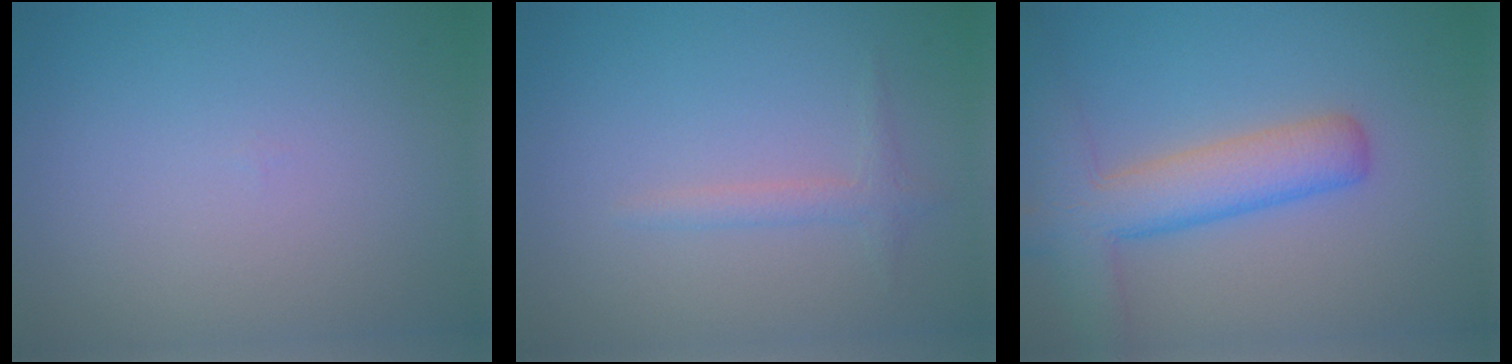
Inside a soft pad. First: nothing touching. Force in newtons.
{"total": 1.3, "press": 1.3, "slide": 0.0}
{"total": 6.2, "press": 6.1, "slide": 0.3}